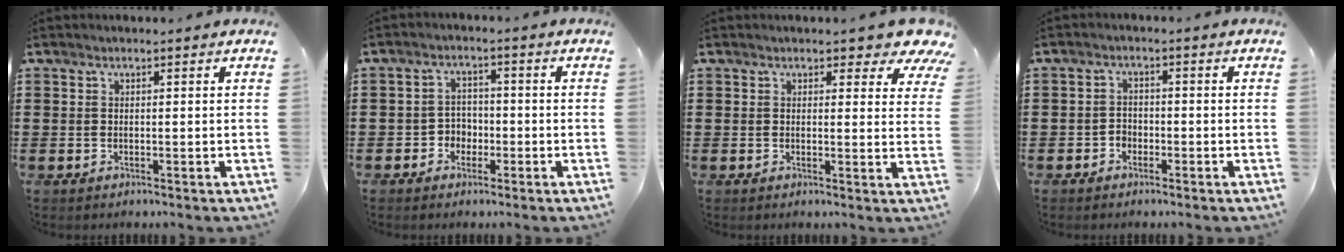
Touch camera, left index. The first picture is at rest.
{"total": 3.0, "force": [-1.7, 2.3, 0.7], "torque": [-0.024, 0.007, -0.040]}
{"total": 4.0, "force": [3.3, 1.4, 1.8], "torque": [-0.026, -0.014, 0.053]}
{"total": 1.8, "force": [-1.4, 1.2, 0.1], "torque": [-0.010, 0.002, -0.032]}